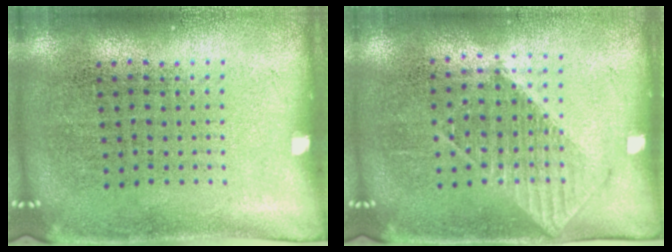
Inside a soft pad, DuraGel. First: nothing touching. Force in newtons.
{"total": 1.1, "press": 1.0, "slide": 0.3}